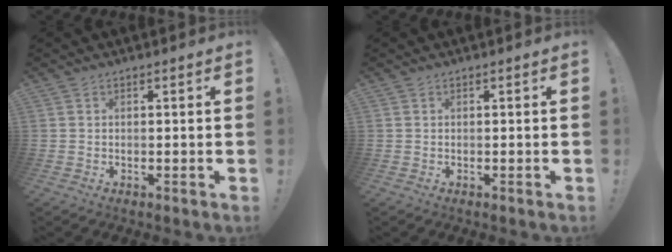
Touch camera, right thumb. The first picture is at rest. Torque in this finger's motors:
{"motor_torque": [0.06, 0.07, -0.05, -0.22, 0.02]}